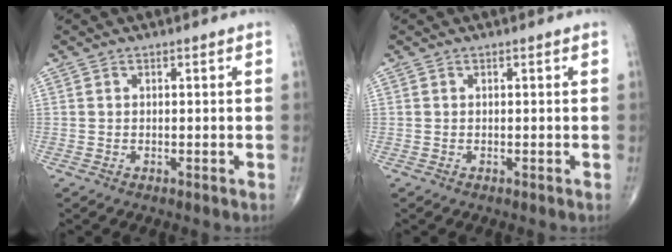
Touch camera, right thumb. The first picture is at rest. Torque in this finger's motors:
{"motor_torque": [0.00, 0.00, 0.00, 0.00, 0.00]}